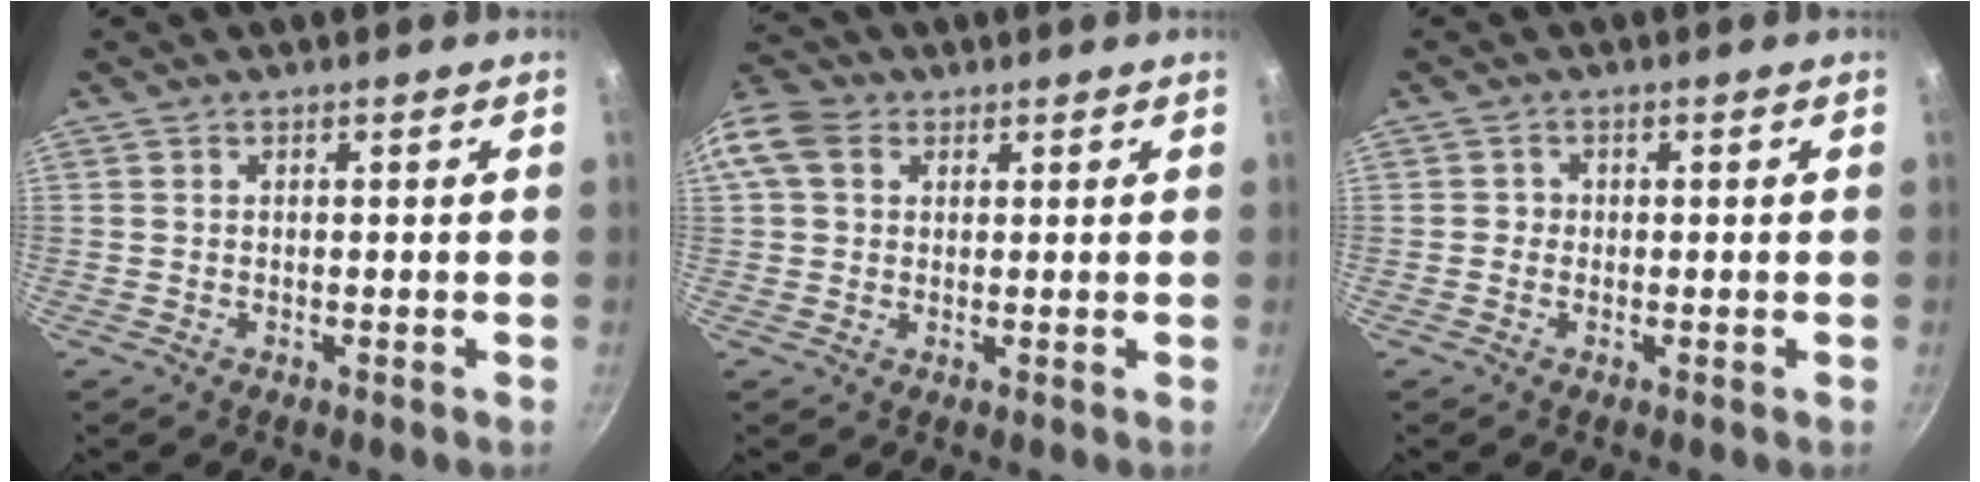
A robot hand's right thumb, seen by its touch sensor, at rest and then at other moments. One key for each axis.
{"total": 10.6, "fx": 3.0, "fy": 8.4, "fz": 5.8, "tx": -0.118, "ty": 0.020, "tz": 0.042}
{"total": 1.2, "fx": -0.2, "fy": 1.1, "fz": 0.2, "tx": 0.005, "ty": 0.000, "tz": -0.006}